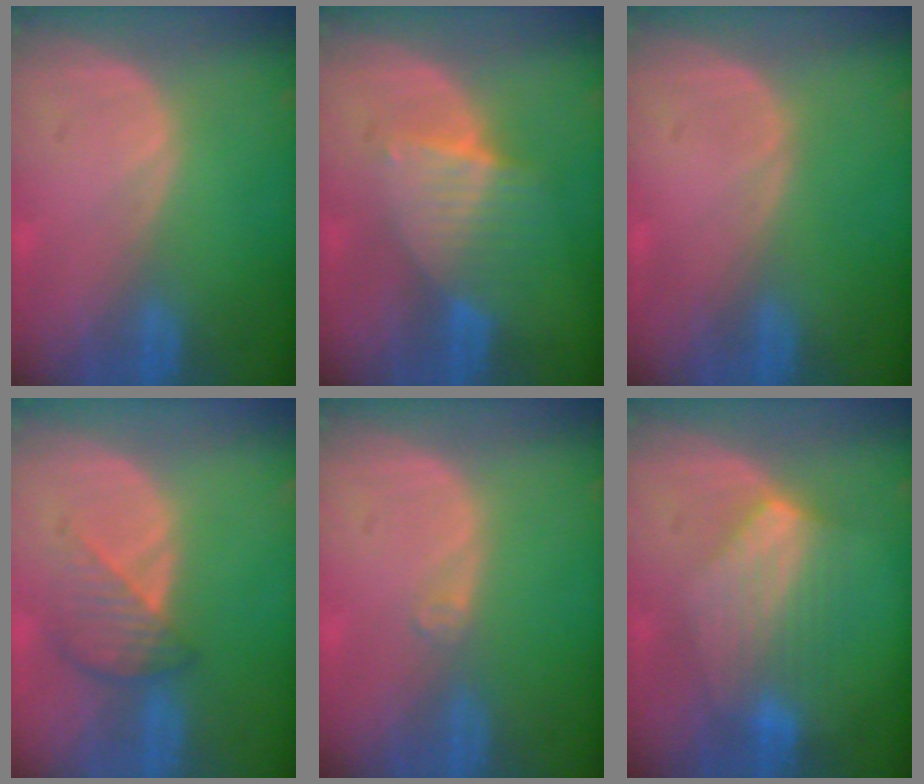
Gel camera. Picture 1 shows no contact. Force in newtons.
{"total": 6.6, "press": 5.9, "slide": 2.9}
{"total": 0.0}
{"total": 4.6, "press": 4.3, "slide": 1.8}
{"total": 1.1, "press": 0.8, "slide": 0.7}
{"total": 7.0, "press": 6.7, "slide": 1.8}